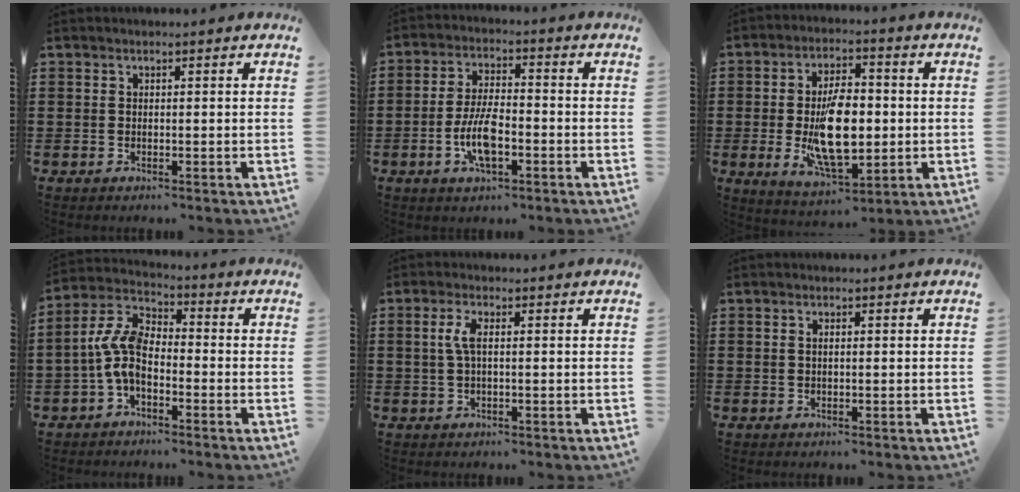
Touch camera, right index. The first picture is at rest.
{"total": 7.7, "force": [-2.4, 2.8, 6.8], "torque": [-0.155, -0.008, -0.050]}
{"total": 12.3, "force": [-1.0, 5.8, 10.9], "torque": [-0.205, -0.012, -0.017]}
{"total": 7.8, "force": [-2.3, 4.1, 6.2], "torque": [-0.161, -0.002, -0.051]}
{"total": 3.1, "force": [0.2, 1.0, 2.9], "torque": [-0.064, 0.002, -0.002]}
{"total": 0.7, "force": [0.0, 0.3, 0.7], "torque": [-0.015, 0.001, 0.001]}